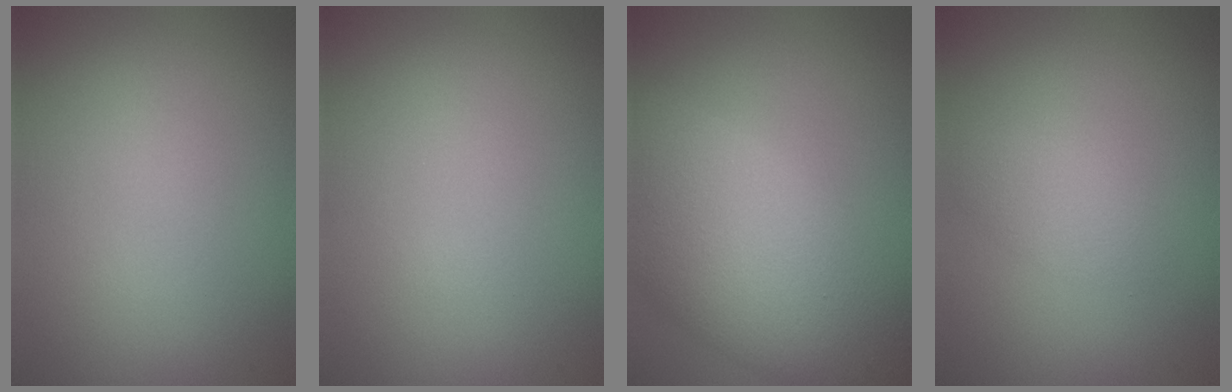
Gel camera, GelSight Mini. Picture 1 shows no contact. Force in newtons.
{"total": 0.0}
{"total": 9.5, "press": 9.5, "slide": 0.6}
{"total": 1.5, "press": 1.5, "slide": 0.0}